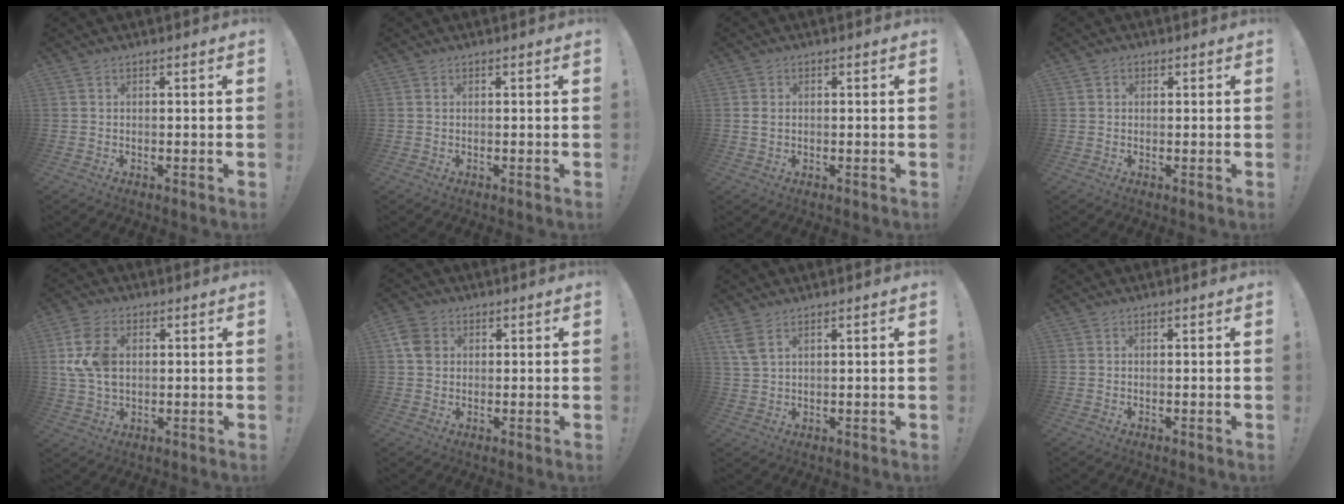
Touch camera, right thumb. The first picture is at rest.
{"total": 1.1, "force": [-0.6, -0.6, -0.8], "torque": [0.012, 0.000, -0.008]}
{"total": 1.9, "force": [0.3, 1.4, 1.3], "torque": [-0.017, 0.002, 0.005]}
{"total": 1.1, "force": [0.3, 1.0, 0.3], "torque": [0.000, 0.000, 0.004]}
{"total": 11.2, "force": [2.1, 7.4, 8.1], "torque": [-0.170, -0.001, 0.041]}
{"total": 5.8, "force": [1.5, 4.9, 2.7], "torque": [-0.039, 0.005, 0.028]}
{"total": 4.8, "force": [2.9, 2.0, 3.2], "torque": [-0.058, -0.007, 0.054]}
{"total": 0.0}